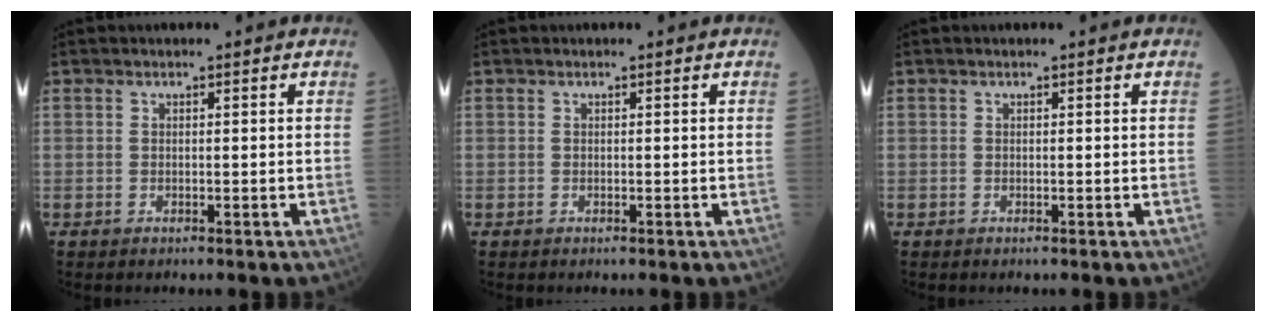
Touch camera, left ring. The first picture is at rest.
{"total": 0.0}
{"total": 0.0}